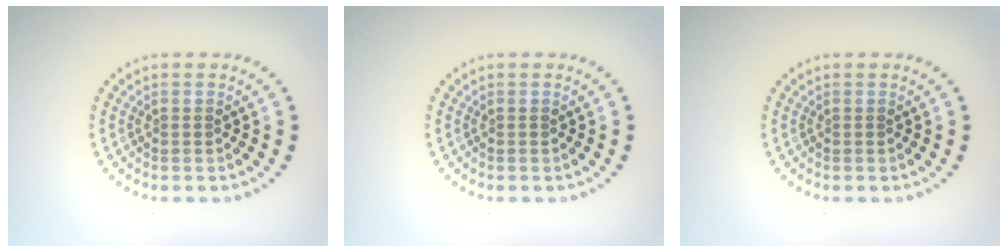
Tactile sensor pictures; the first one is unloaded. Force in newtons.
{"total": 0.0}
{"total": 0.0}